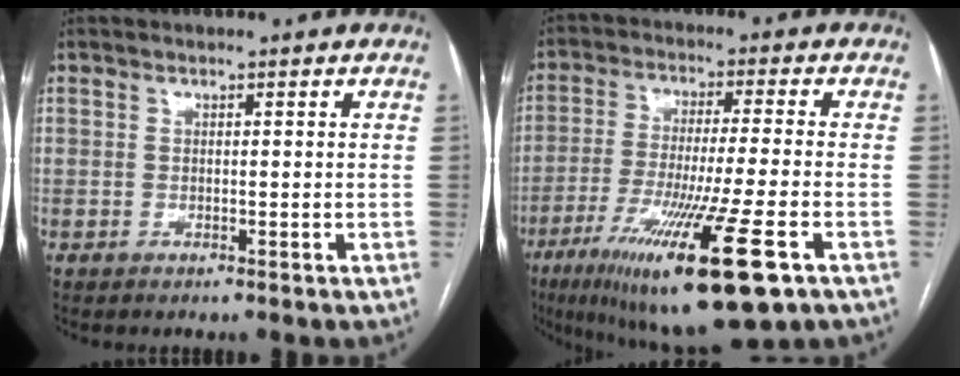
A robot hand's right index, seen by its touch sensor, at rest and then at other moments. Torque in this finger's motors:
{"motor_torque": [1.80, -0.34, 1.05, 0.21]}